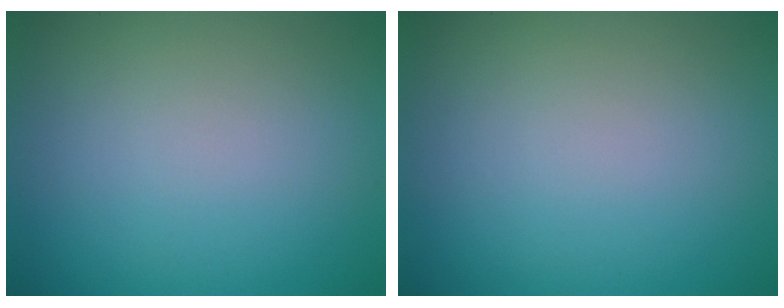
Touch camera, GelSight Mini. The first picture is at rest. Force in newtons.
{"total": 0.0}